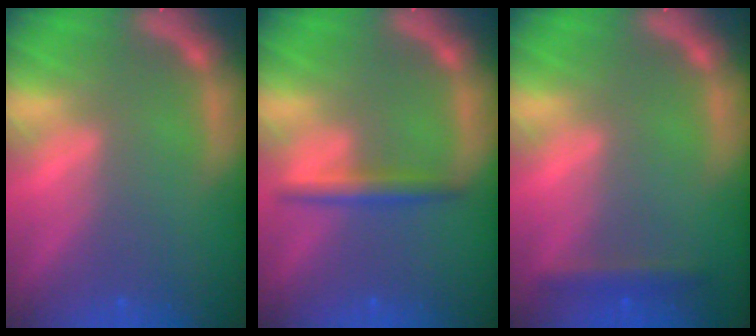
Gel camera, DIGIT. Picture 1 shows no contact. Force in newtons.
{"total": 2.4}
{"total": 1.9}